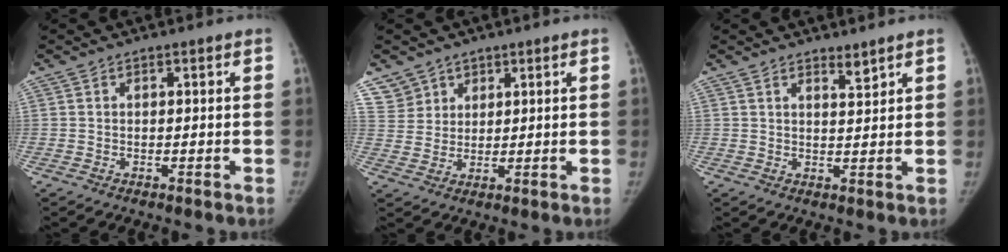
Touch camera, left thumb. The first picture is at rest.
{"total": 5.0, "force": [3.5, 3.5, -0.7], "torque": [0.044, -0.027, 0.068]}
{"total": 2.1, "force": [1.8, 0.2, 0.9], "torque": [-0.011, -0.020, 0.032]}